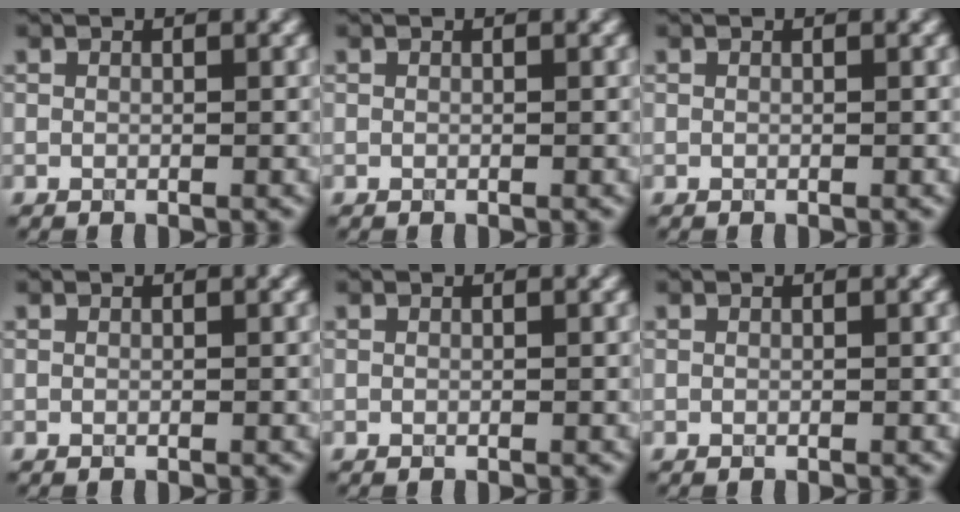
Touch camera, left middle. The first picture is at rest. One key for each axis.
{"total": 0.0}
{"total": 0.0}
{"total": 0.0}
{"total": 0.0}
{"total": 0.0}